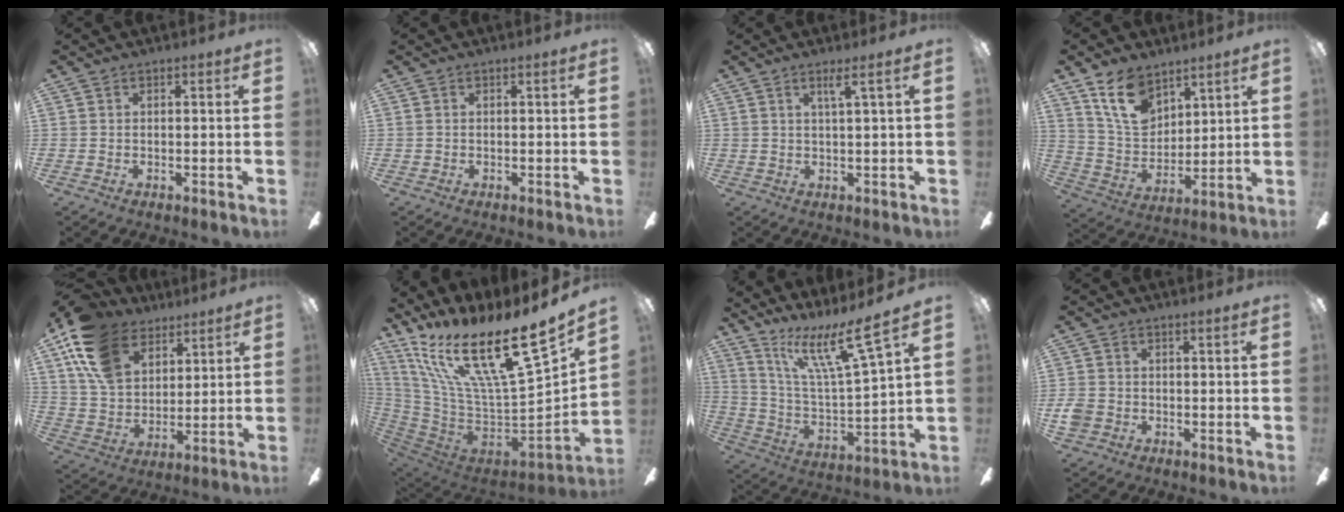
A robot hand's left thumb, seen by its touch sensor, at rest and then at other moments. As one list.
[{"total": 0.0}, {"total": 3.3, "force": [1.8, -0.4, 2.7], "torque": [-0.057, -0.001, 0.028]}, {"total": 13.8, "force": [9.4, 7.9, 6.3], "torque": [-0.116, -0.037, 0.180]}, {"total": 17.4, "force": [10.5, 10.9, 8.6], "torque": [-0.184, -0.039, 0.202]}, {"total": 23.9, "force": [13.1, 6.5, 18.9], "torque": [-0.322, -0.111, 0.224]}, {"total": 17.2, "force": [12.2, 2.2, 12.0], "torque": [-0.230, -0.074, 0.198]}, {"total": 3.0, "force": [-1.4, 2.4, 1.3], "torque": [-0.032, 0.003, -0.029]}]